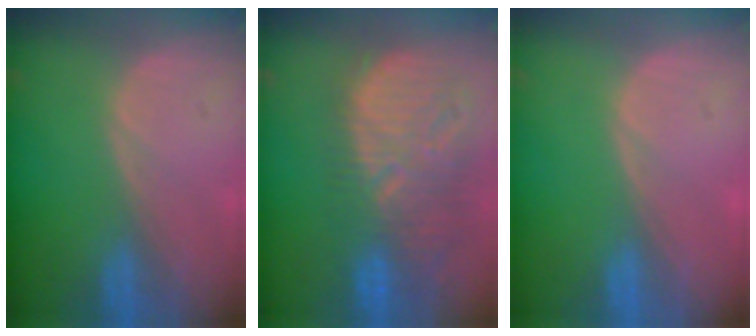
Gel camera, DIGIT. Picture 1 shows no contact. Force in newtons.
{"total": 13.2, "press": 11.5, "slide": 6.7}
{"total": 0.0}